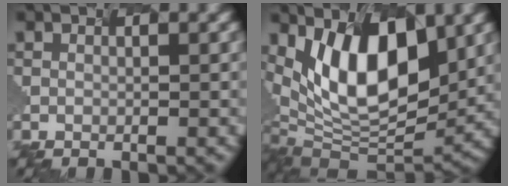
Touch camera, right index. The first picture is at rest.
{"total": 10.8, "force": [2.5, 5.5, 8.9], "torque": [-0.153, -0.009, 0.049]}